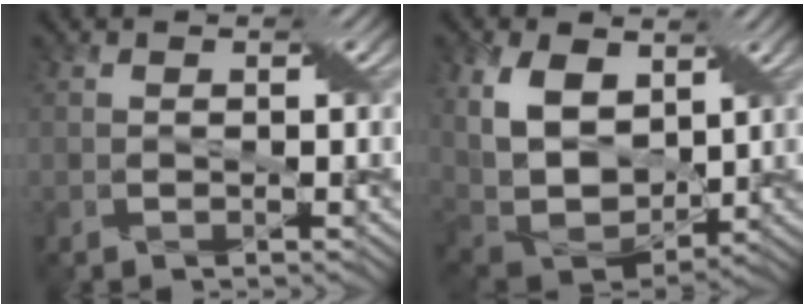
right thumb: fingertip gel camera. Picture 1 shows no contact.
{"total": 11.7, "force": [4.1, 7.5, 8.1], "torque": [-0.202, 0.002, 0.077]}